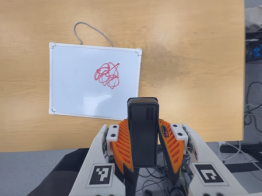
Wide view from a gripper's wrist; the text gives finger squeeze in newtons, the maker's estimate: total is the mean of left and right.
{"total": 4.2, "left": 2.8, "right": 5.5}